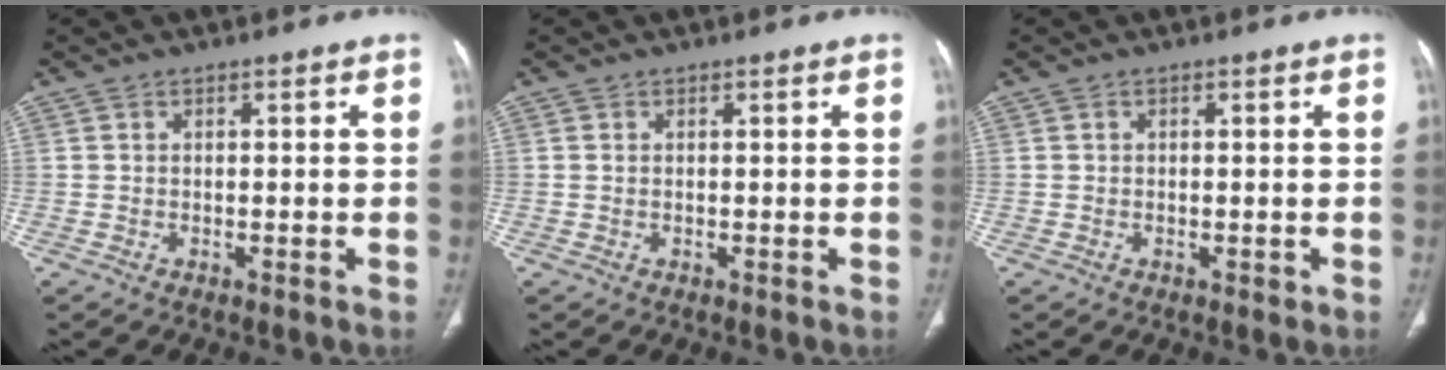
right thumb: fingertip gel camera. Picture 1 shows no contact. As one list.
[{"total": 0.0}, {"total": 0.6, "force": [-0.1, 0.5, 0.4], "torque": [-0.005, 0.000, -0.001]}]